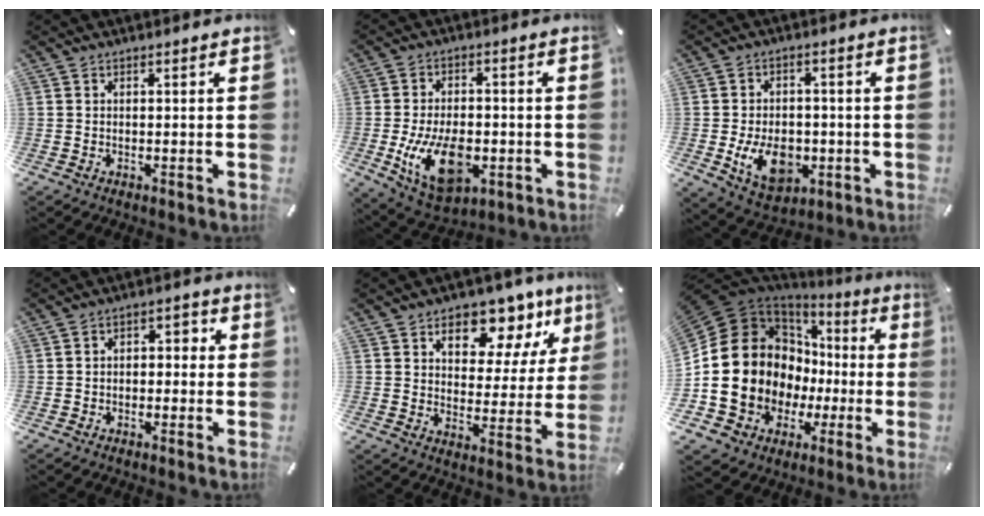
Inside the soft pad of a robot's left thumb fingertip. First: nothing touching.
{"total": 15.3, "force": [-3.6, 9.4, 11.5], "torque": [-0.211, -0.003, -0.061]}
{"total": 11.7, "force": [-2.8, 8.2, 7.8], "torque": [-0.146, 0.001, -0.048]}
{"total": 3.5, "force": [-2.2, 2.2, 1.5], "torque": [-0.026, 0.019, -0.045]}
{"total": 11.4, "force": [7.0, 6.9, 5.8], "torque": [-0.078, -0.048, 0.118]}
{"total": 20.9, "force": [0.3, 17.4, 11.6], "torque": [-0.248, -0.032, 0.035]}